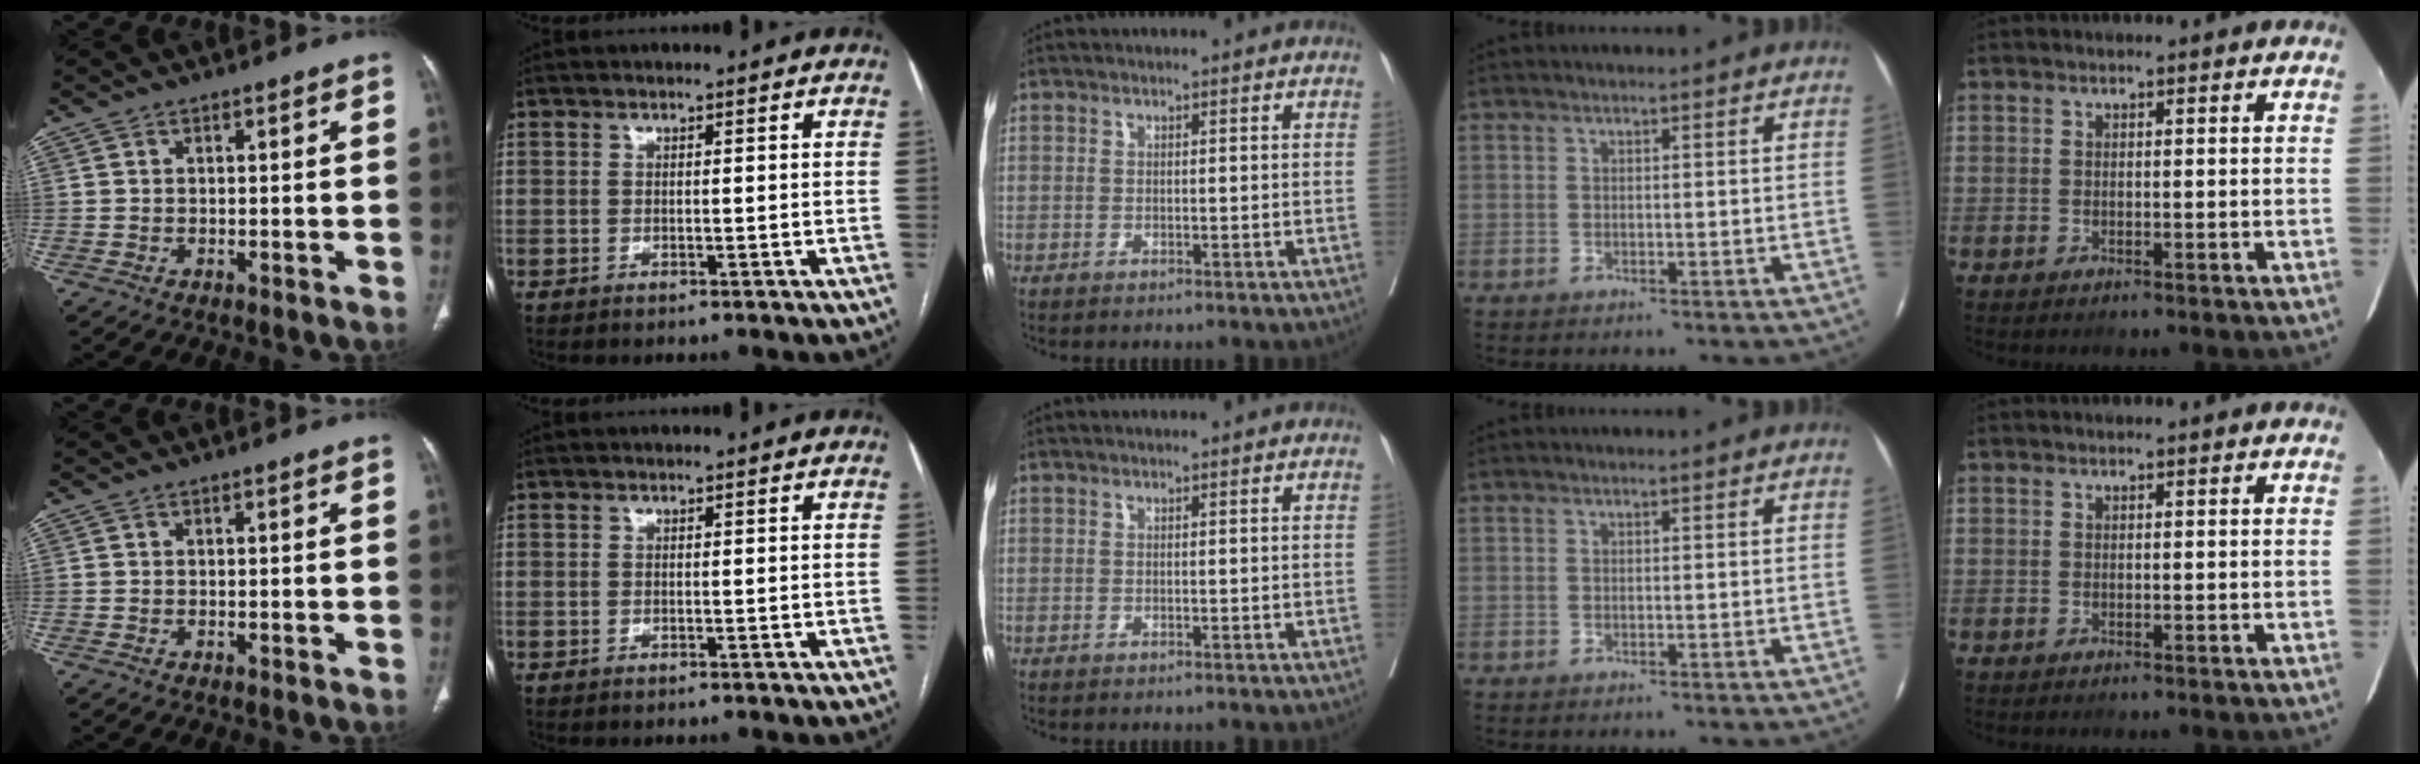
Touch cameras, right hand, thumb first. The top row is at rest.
{}